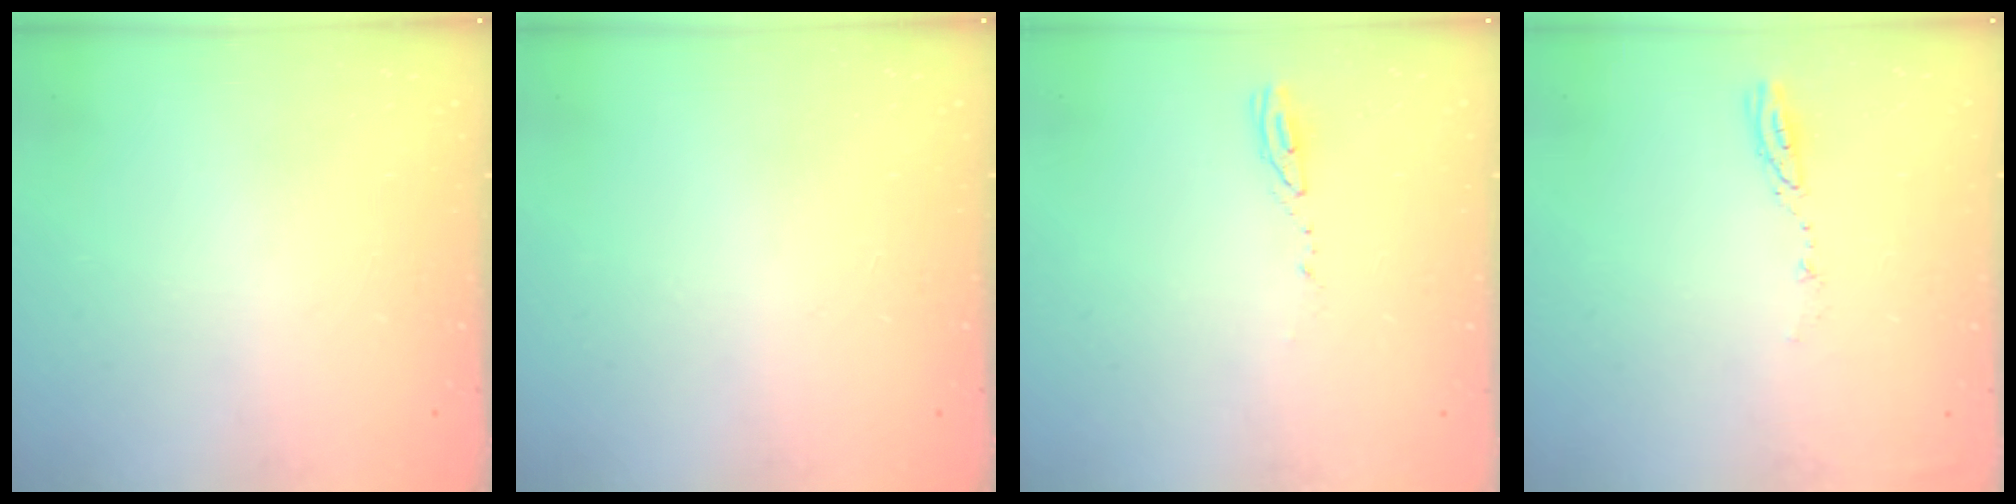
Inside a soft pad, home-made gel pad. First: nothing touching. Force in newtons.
{"total": 0.0}
{"total": 3.7, "press": 3.7, "slide": 0.4}
{"total": 4.0, "press": 3.9, "slide": 0.4}